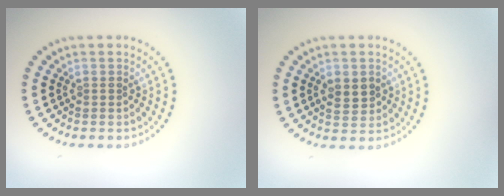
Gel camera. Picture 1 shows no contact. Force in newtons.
{"total": 2.3, "press": 2.3, "slide": 0.3}